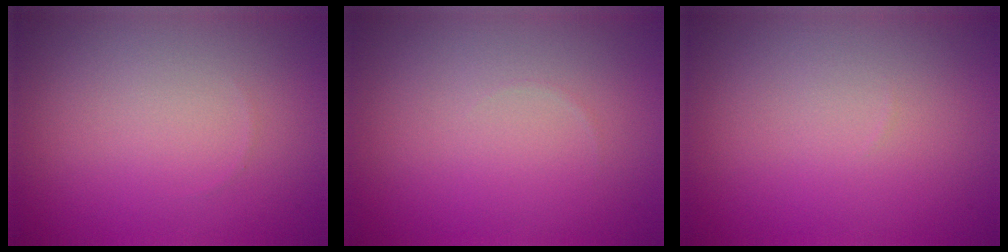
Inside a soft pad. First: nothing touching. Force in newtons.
{"total": 0.0}
{"total": 0.0}